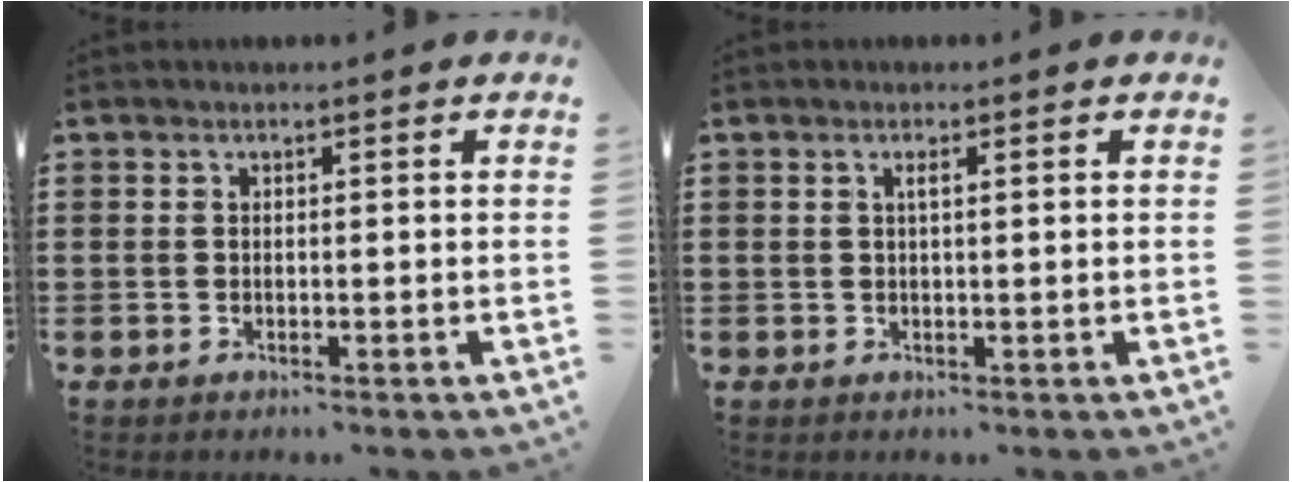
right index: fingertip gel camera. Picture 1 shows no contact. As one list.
[{"total": 1.2, "force": [0.5, 0.0, 1.1], "torque": [-0.021, 0.001, 0.008]}]